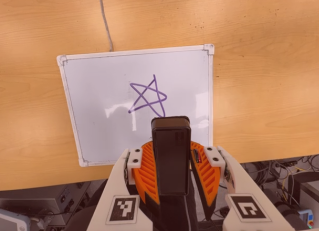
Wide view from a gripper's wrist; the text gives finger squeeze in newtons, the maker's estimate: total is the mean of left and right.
{"total": 8.7, "left": 7.9, "right": 9.4}